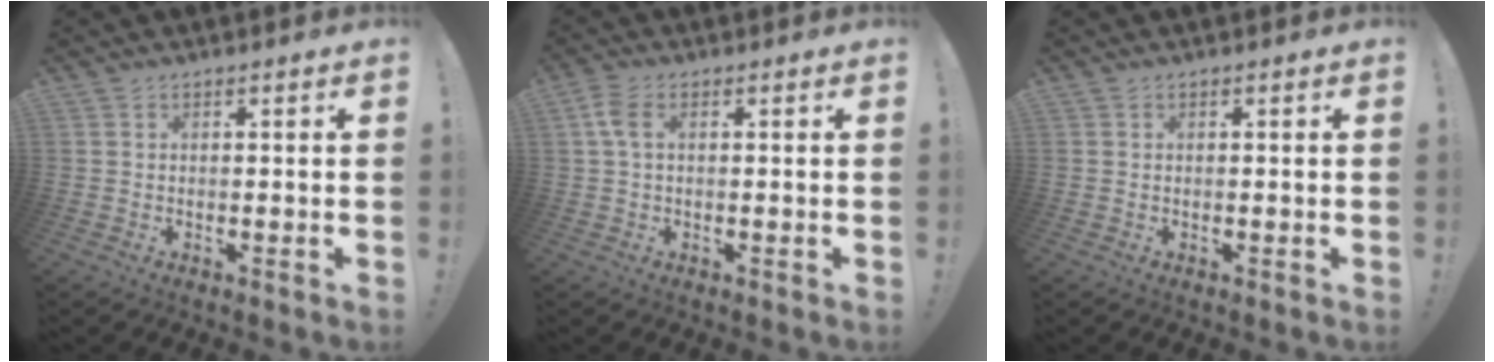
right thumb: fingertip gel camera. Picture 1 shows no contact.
{"total": 4.6, "force": [0.9, 2.4, 3.8], "torque": [-0.090, 0.007, 0.016]}
{"total": 0.0}